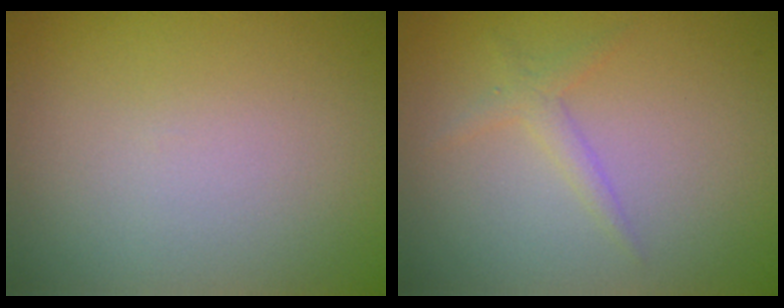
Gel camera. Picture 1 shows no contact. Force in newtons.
{"total": 1.4, "press": 1.4, "slide": 0.0}